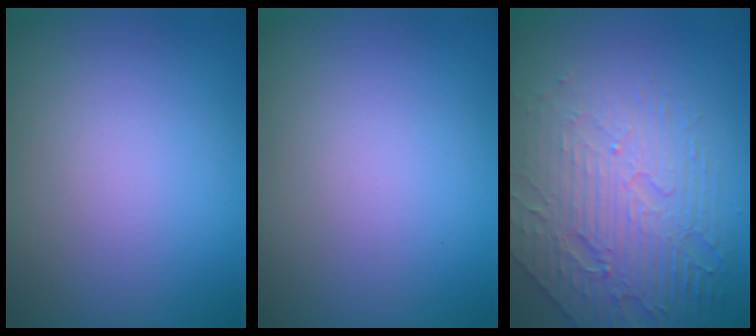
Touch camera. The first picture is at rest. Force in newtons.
{"total": 0.0}
{"total": 7.6, "press": 5.3, "slide": 5.4}